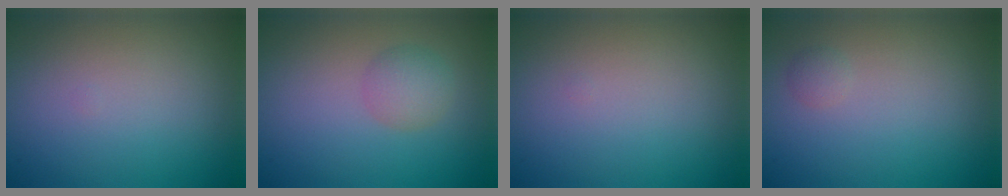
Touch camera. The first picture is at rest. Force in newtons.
{"total": 2.1, "press": 2.1, "slide": 0.1}
{"total": 0.0}
{"total": 0.7, "press": 0.7, "slide": 0.0}